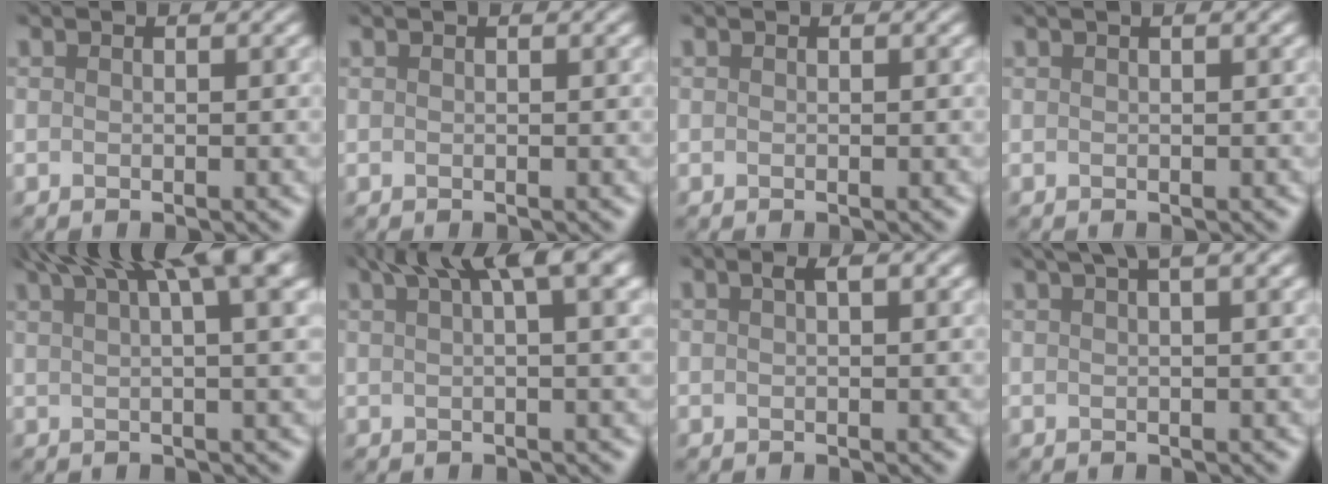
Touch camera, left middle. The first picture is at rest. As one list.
[{"total": 0.0}, {"total": 0.0}, {"total": 1.6, "force": [1.0, 0.4, 1.2], "torque": [-0.017, 0.004, 0.010]}, {"total": 10.3, "force": [6.2, 2.4, 7.9], "torque": [-0.084, 0.031, 0.078]}, {"total": 7.1, "force": [4.1, 1.6, 5.6], "torque": [-0.071, 0.022, 0.064]}, {"total": 1.6, "force": [0.8, 0.4, 1.3], "torque": [-0.018, 0.003, 0.013]}, {"total": 4.8, "force": [3.2, 1.3, 3.4], "torque": [-0.034, 0.013, 0.032]}]